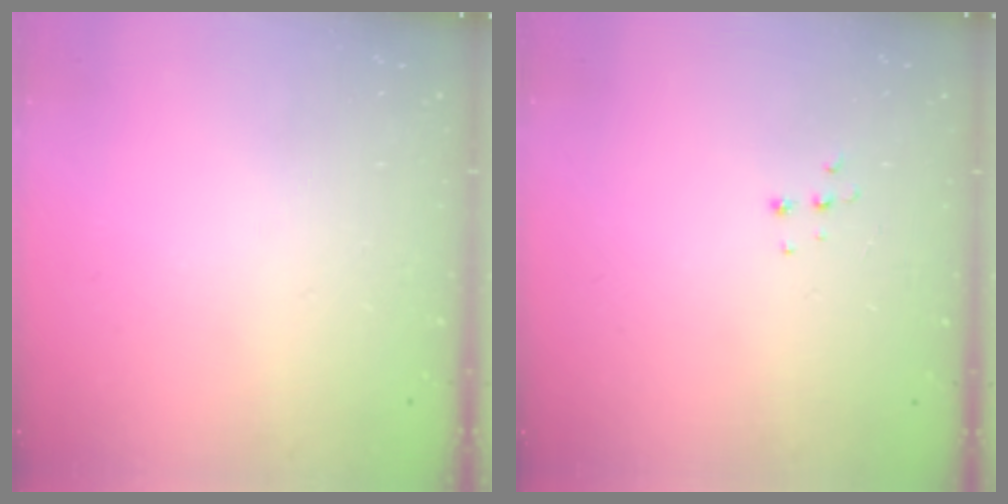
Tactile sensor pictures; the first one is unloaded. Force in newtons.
{"total": 4.9, "press": 4.9, "slide": 0.7}